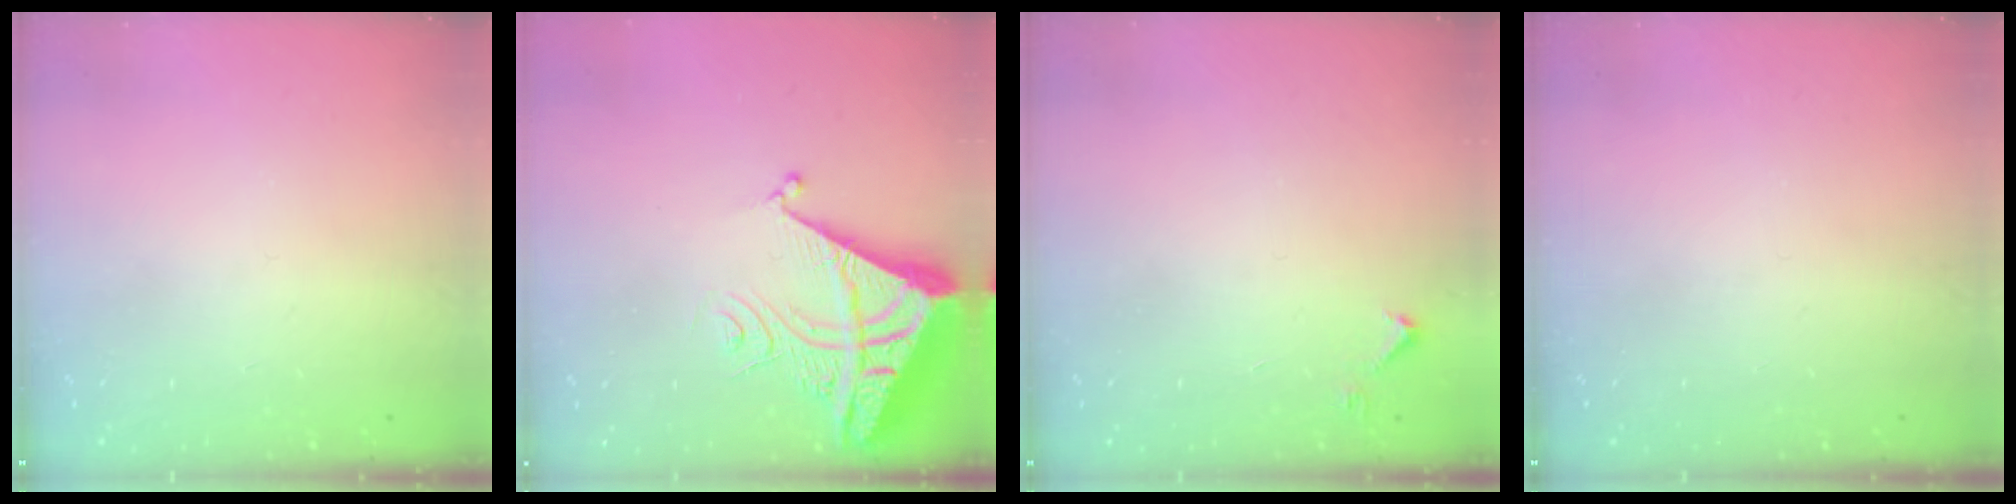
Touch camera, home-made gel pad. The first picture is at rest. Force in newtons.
{"total": 8.5, "press": 8.4, "slide": 0.9}
{"total": 3.8, "press": 3.7, "slide": 0.6}
{"total": 0.0}